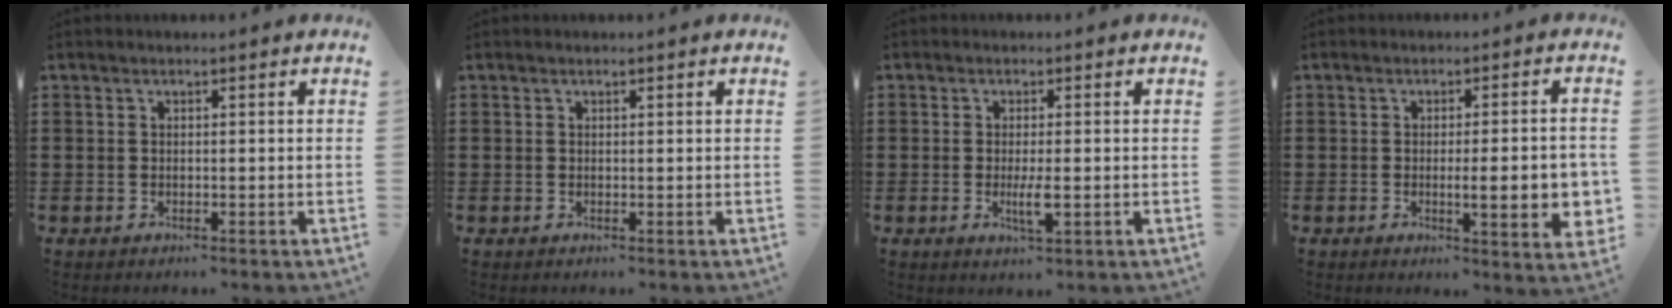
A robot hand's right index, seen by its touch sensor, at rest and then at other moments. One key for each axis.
{"total": 0.0}
{"total": 3.4, "fx": -0.7, "fy": 0.5, "fz": 3.3, "tx": -0.064, "ty": -0.005, "tz": -0.014}
{"total": 7.1, "fx": -1.0, "fy": 1.2, "fz": 6.9, "tx": -0.089, "ty": -0.013, "tz": -0.018}